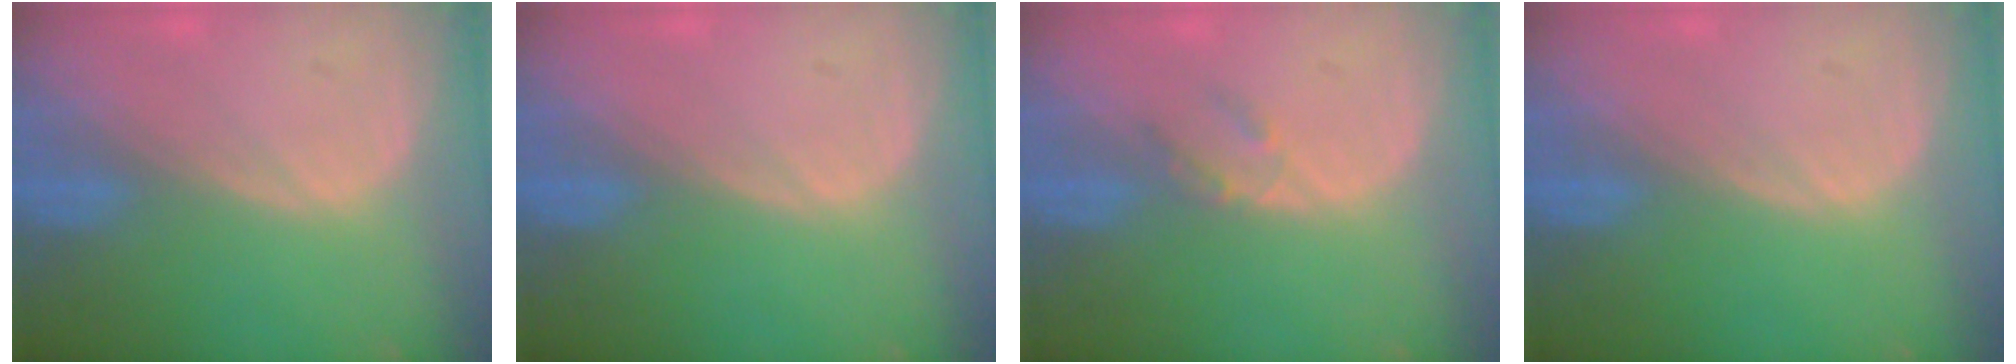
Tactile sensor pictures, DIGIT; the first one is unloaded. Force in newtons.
{"total": 0.0}
{"total": 2.0, "press": 1.8, "slide": 0.9}
{"total": 0.0}